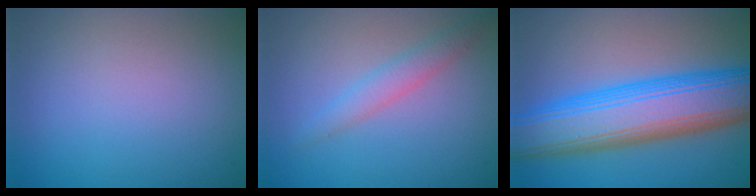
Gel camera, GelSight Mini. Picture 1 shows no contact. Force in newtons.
{"total": 2.0, "press": 2.0, "slide": 0.2}
{"total": 11.4, "press": 11.4, "slide": 0.3}